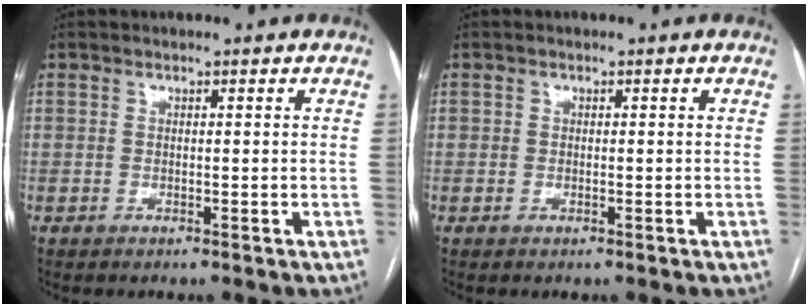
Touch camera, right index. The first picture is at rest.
{"total": 3.9, "force": [-0.7, 2.9, 2.5], "torque": [-0.025, 0.003, -0.003]}